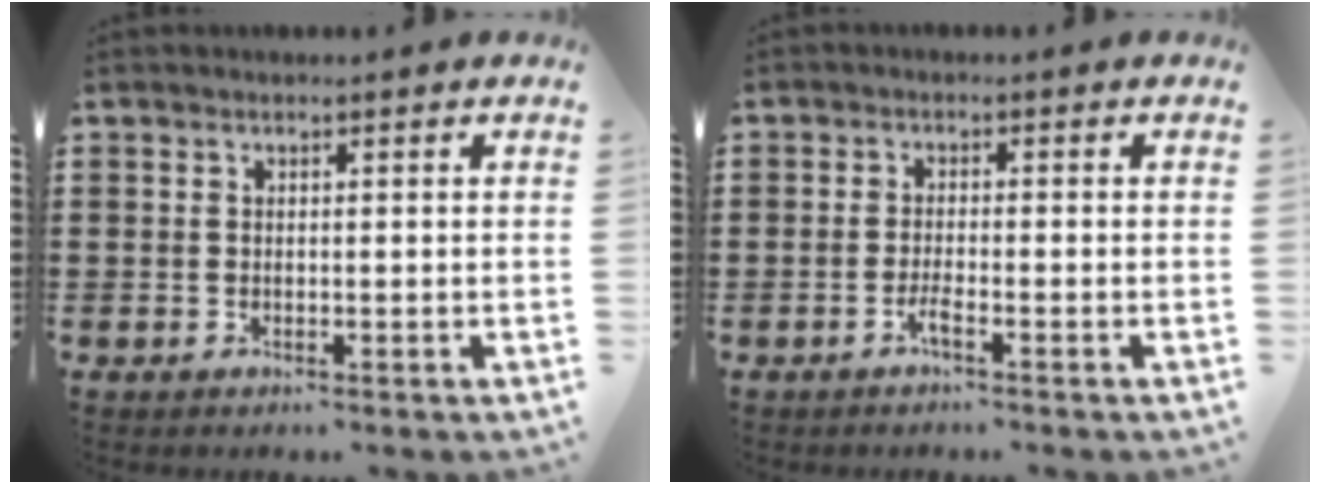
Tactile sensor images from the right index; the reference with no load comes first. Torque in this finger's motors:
{"motor_torque": [1.79, 0.35, 0.09, -0.02]}